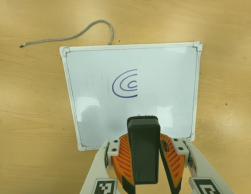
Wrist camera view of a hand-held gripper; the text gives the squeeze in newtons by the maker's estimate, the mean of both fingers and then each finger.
{"total": 9.2, "left": 8.4, "right": 10.1}